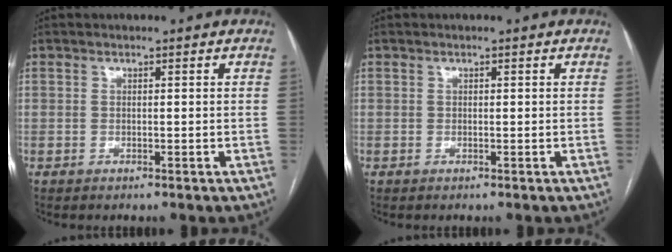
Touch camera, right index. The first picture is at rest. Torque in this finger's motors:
{"motor_torque": [-0.05, -0.08, -0.01, 0.00]}